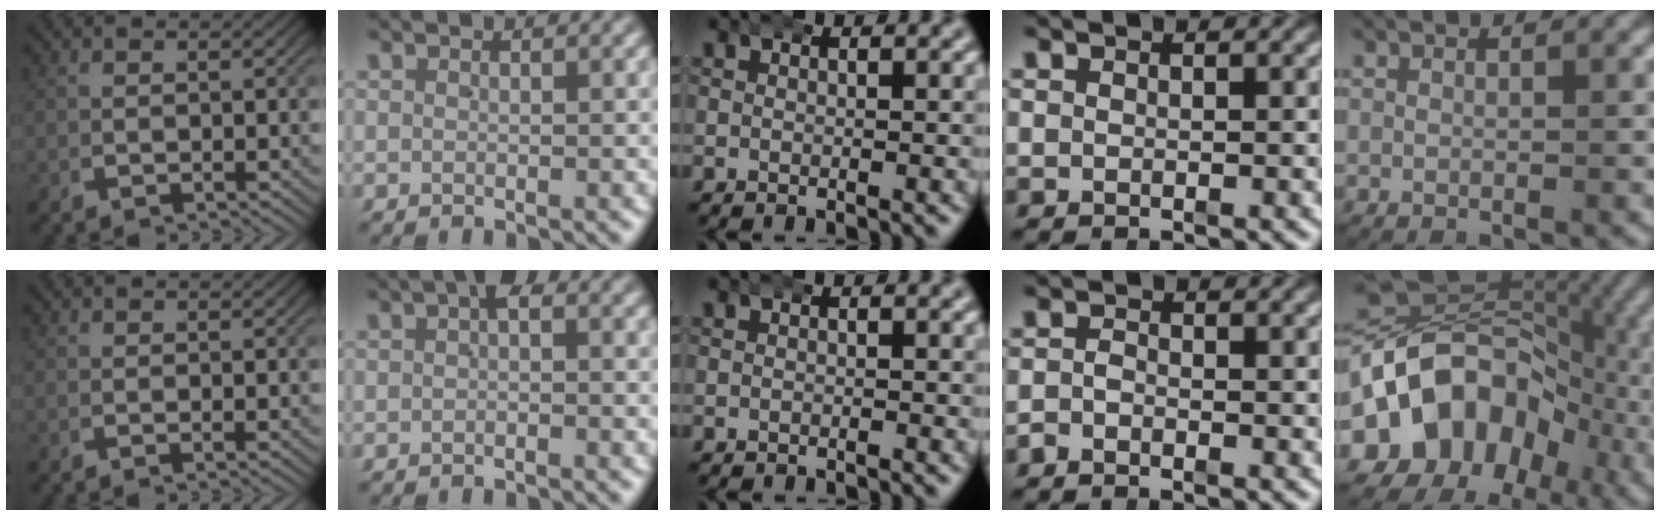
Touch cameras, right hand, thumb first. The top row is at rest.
{"index": {"total": 1.5, "force": [0.0, 0.5, 1.4], "torque": [-0.016, 0.001, -0.001]}, "ring": {"total": 1.4, "force": [-1.2, 0.7, 0.3], "torque": [-0.010, -0.011, -0.020]}, "little": {"total": 22.7, "force": [-3.7, 18.3, 12.9], "torque": [-0.258, -0.051, -0.049]}}